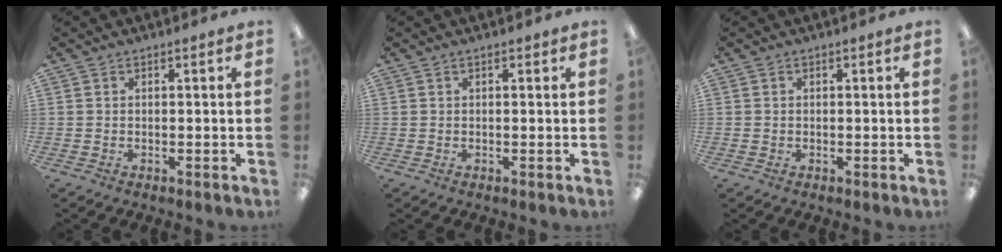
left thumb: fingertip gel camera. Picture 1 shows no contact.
{"total": 0.6, "force": [0.2, 0.3, 0.4], "torque": [-0.001, -0.001, 0.002]}
{"total": 0.5, "force": [-0.1, 0.5, 0.0], "torque": [0.000, 0.004, -0.002]}